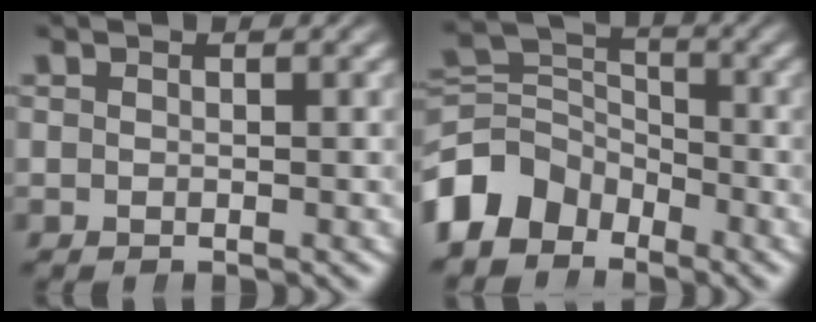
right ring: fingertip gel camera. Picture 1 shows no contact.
{"total": 9.1, "force": [-2.3, 7.8, 3.9], "torque": [-0.089, -0.028, -0.043]}